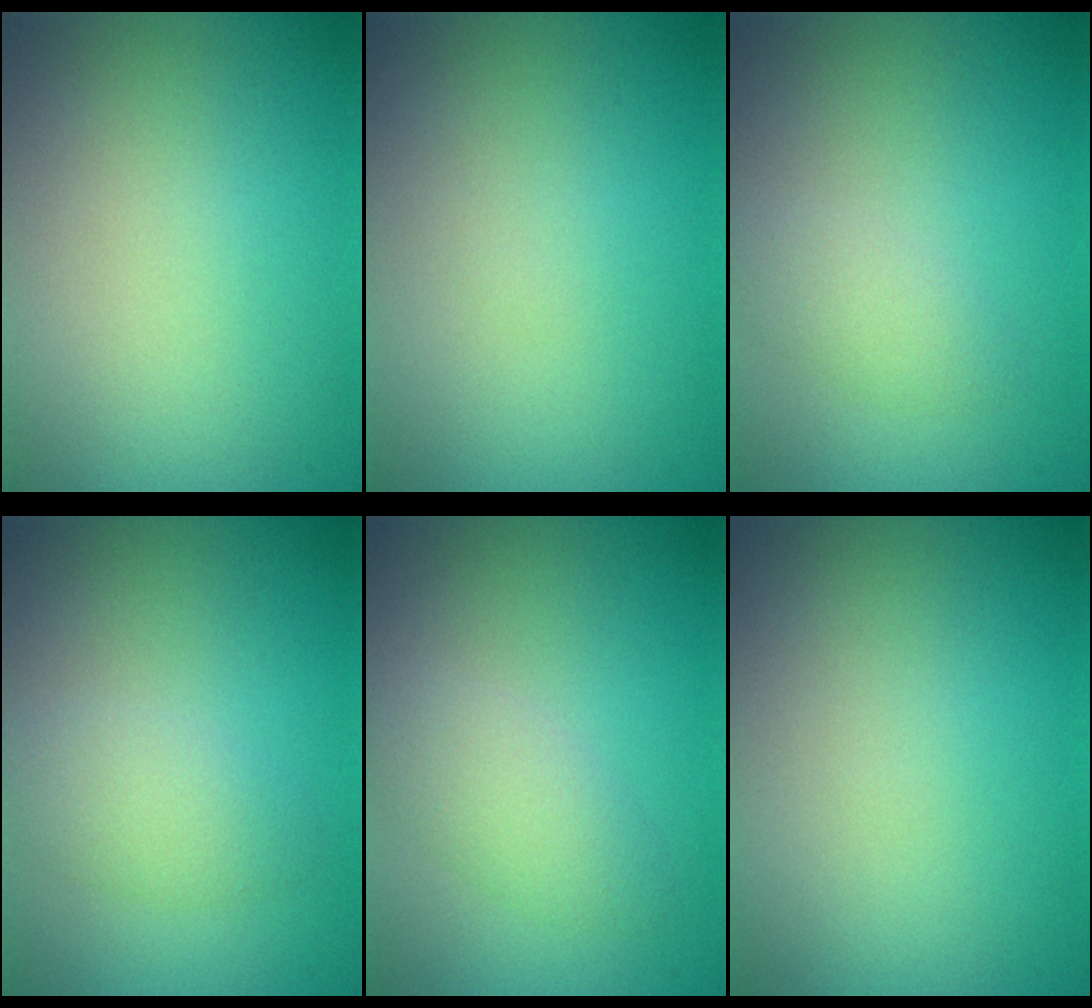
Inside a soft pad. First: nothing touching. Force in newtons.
{"total": 0.0}
{"total": 1.7, "press": 1.7, "slide": 0.1}
{"total": 2.5, "press": 2.5, "slide": 0.1}
{"total": 2.7, "press": 2.6, "slide": 0.1}
{"total": 0.0}